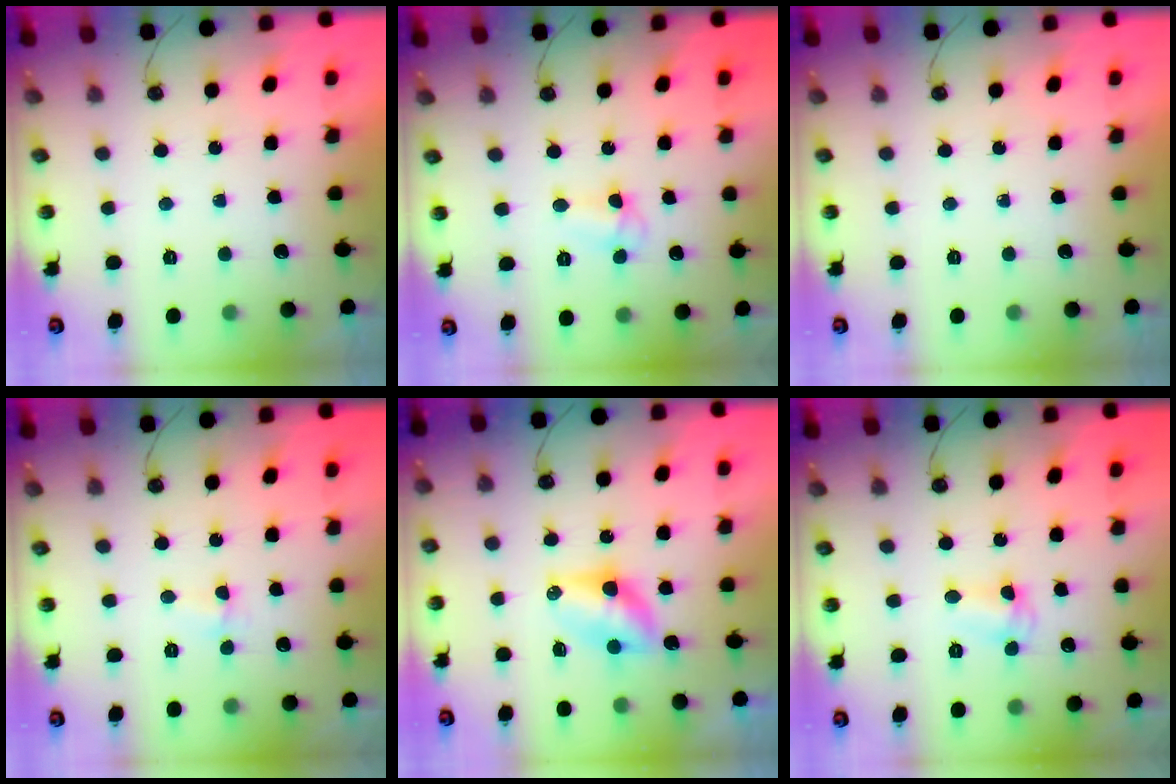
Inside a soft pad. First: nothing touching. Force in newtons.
{"total": 3.7, "press": 3.7, "slide": 0.3}
{"total": 0.0}
{"total": 2.1, "press": 2.1, "slide": 0.5}
{"total": 5.7, "press": 5.7, "slide": 0.6}
{"total": 3.7, "press": 3.7, "slide": 0.3}